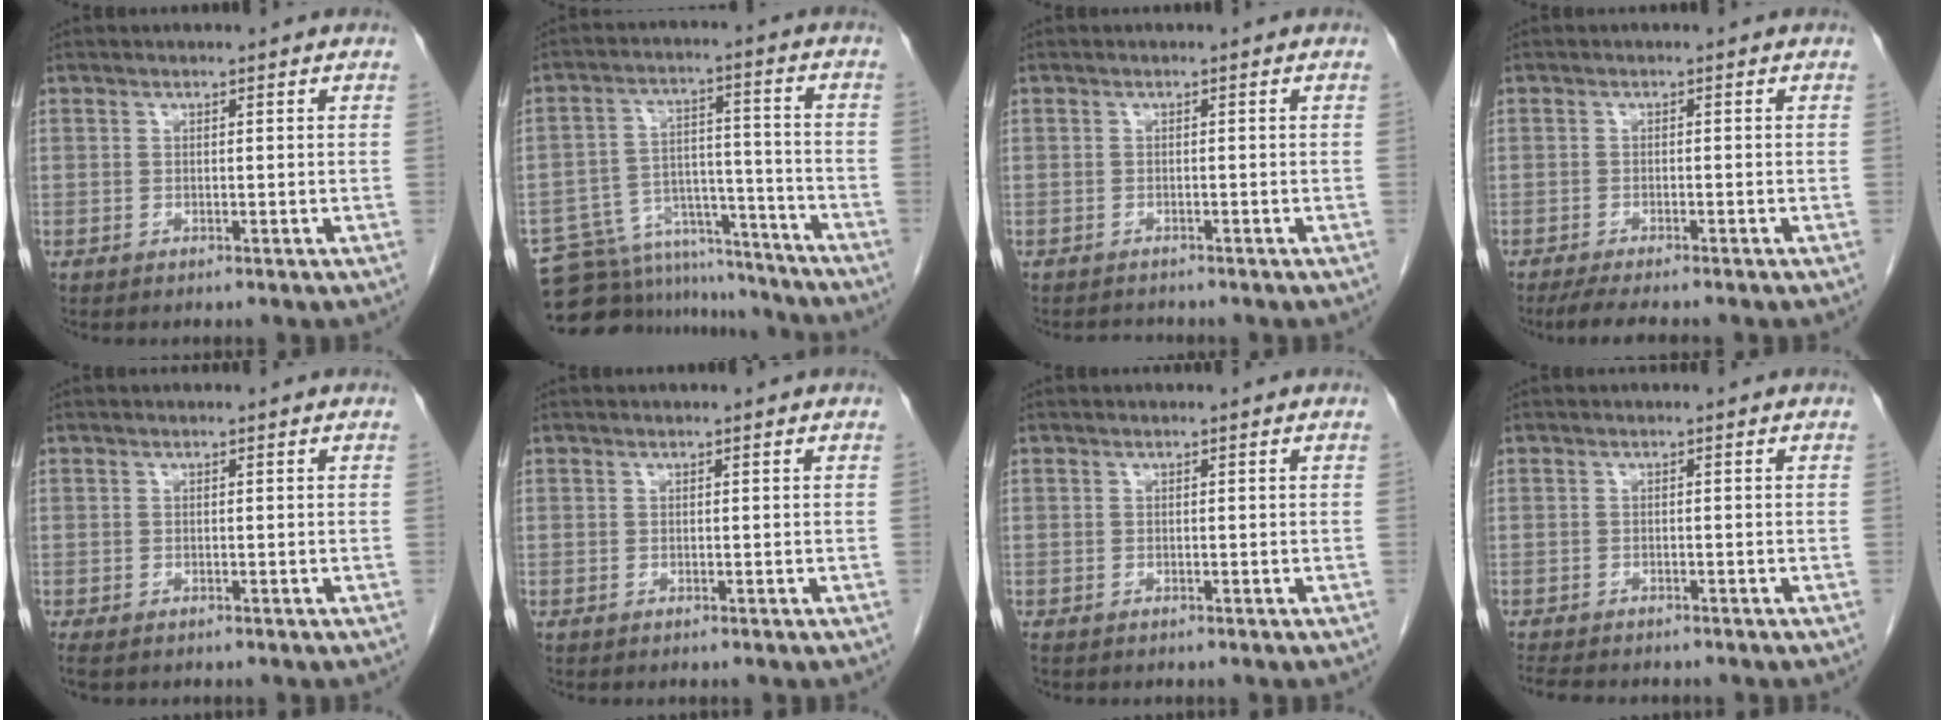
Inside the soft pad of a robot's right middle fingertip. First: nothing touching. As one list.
[{"total": 16.1, "force": [-15.3, 4.6, 2.2], "torque": [-0.035, 0.046, -0.225]}, {"total": 1.3, "force": [-1.3, 0.3, -0.1], "torque": [-0.002, -0.006, -0.019]}, {"total": 4.8, "force": [-4.0, 0.4, 2.7], "torque": [-0.043, -0.011, -0.062]}, {"total": 1.9, "force": [-1.4, 0.9, 0.9], "torque": [-0.018, -0.005, -0.019]}, {"total": 0.0}, {"total": 0.7, "force": [-0.6, 0.3, 0.2], "torque": [-0.007, -0.001, -0.009]}, {"total": 5.9, "force": [-5.1, 1.6, 2.5], "torque": [-0.040, -0.009, -0.075]}]